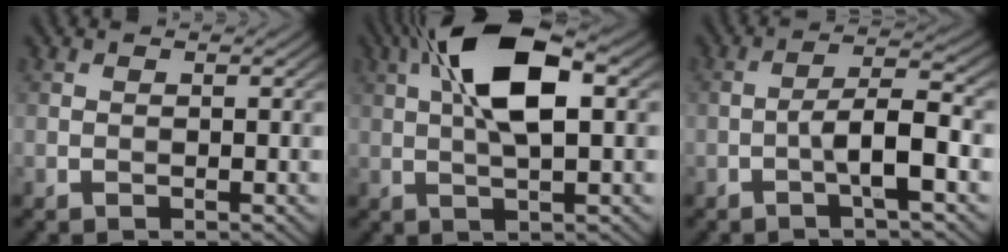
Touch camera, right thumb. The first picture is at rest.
{"total": 11.2, "force": [3.2, 3.9, 9.9], "torque": [-0.185, 0.022, 0.047]}
{"total": 5.5, "force": [-1.9, 1.0, 5.1], "torque": [-0.086, 0.018, -0.041]}